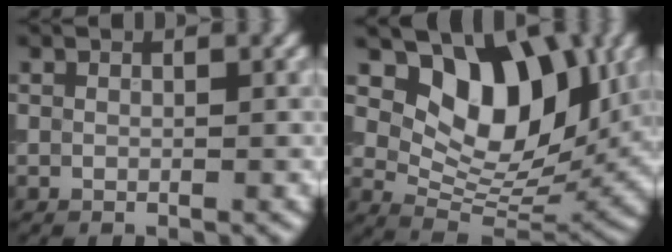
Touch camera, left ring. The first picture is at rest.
{"total": 9.5, "force": [3.7, 5.8, 6.6], "torque": [-0.090, -0.012, 0.060]}